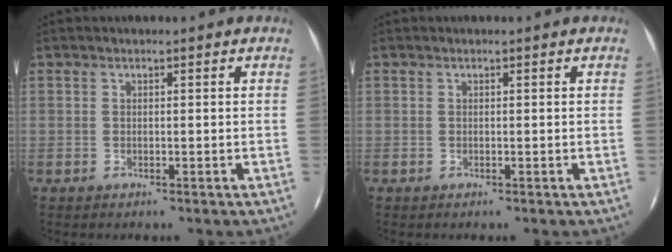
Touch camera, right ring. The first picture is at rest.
{"total": 0.0}